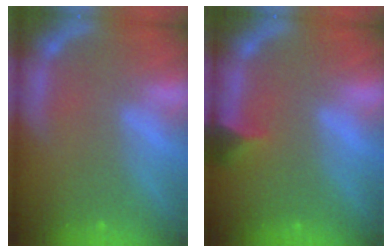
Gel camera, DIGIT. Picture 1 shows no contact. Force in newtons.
{"total": 1.9}